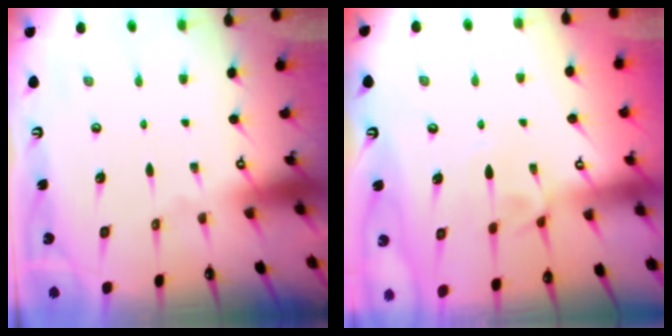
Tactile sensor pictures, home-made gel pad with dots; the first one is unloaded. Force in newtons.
{"total": 0.9, "press": 0.2, "slide": 0.8}